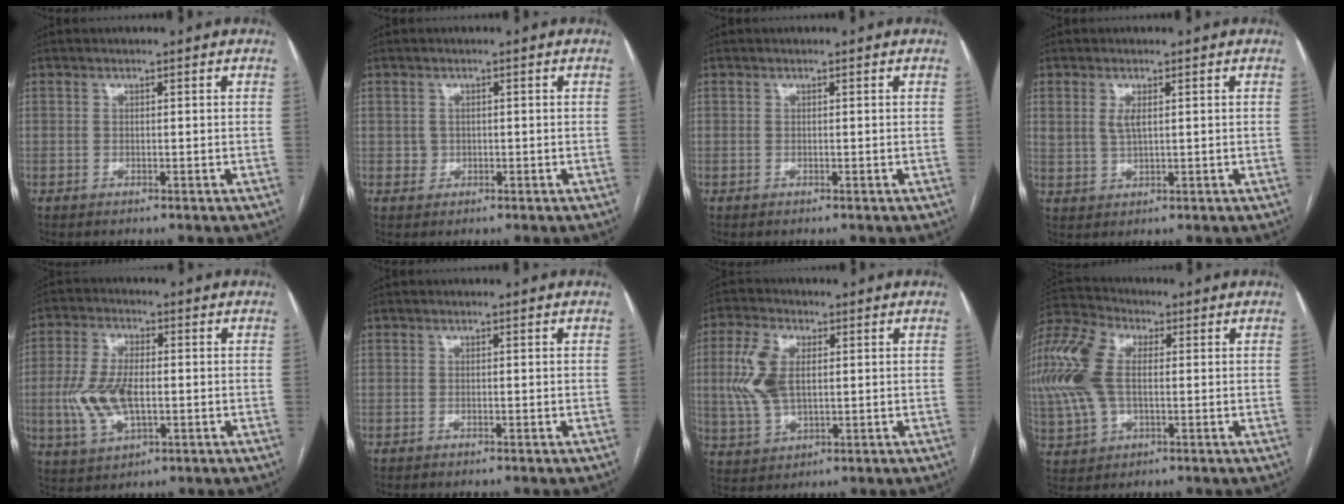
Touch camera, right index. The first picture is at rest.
{"total": 1.3, "force": [0.2, 1.3, 0.1], "torque": [-0.003, 0.004, 0.007]}
{"total": 0.0}
{"total": 2.7, "force": [1.2, 1.1, 2.2], "torque": [-0.051, 0.002, 0.028]}
{"total": 9.6, "force": [-1.2, 4.3, 8.5], "torque": [-0.190, 0.005, -0.018]}
{"total": 0.0}
{"total": 8.6, "force": [1.5, 4.4, 7.3], "torque": [-0.183, 0.013, 0.034]}
{"total": 18.7, "force": [1.7, 11.3, 14.8], "torque": [-0.395, 0.022, 0.034]}